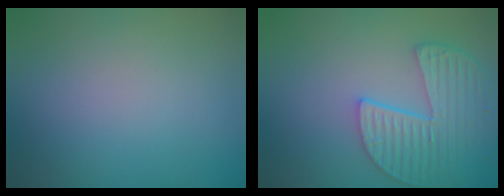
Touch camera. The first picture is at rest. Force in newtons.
{"total": 5.4, "press": 4.3, "slide": 3.2}